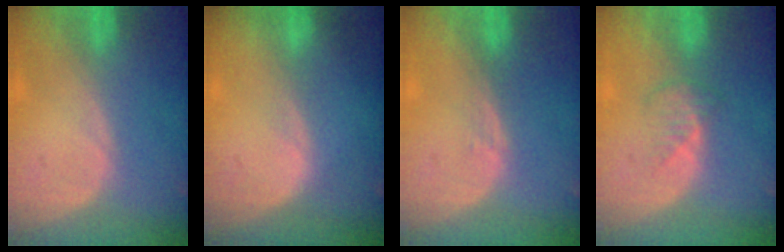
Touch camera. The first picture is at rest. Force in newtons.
{"total": 0.8, "press": 0.5, "slide": 0.7}
{"total": 1.1, "press": 0.9, "slide": 0.7}
{"total": 2.6, "press": 2.6, "slide": 0.4}